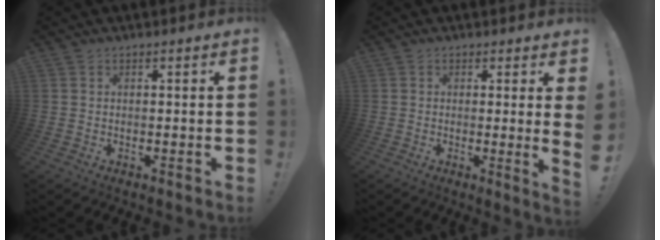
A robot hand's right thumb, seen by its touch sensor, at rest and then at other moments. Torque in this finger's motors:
{"motor_torque": [0.89, 2.09, 0.81, 0.79, 0.09]}